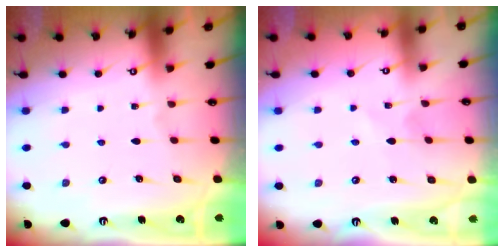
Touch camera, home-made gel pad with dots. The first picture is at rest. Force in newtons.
{"total": 2.0, "press": 2.0, "slide": 0.3}